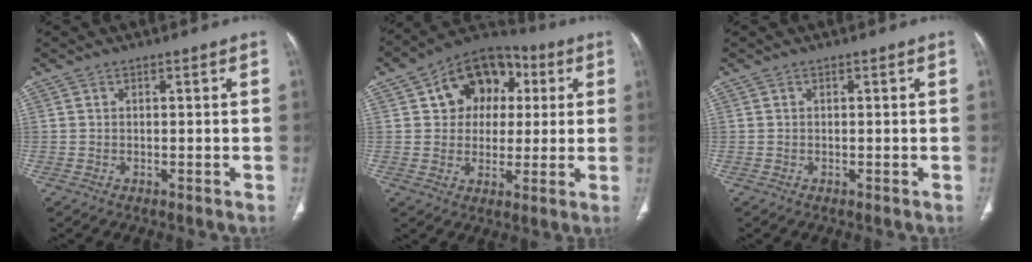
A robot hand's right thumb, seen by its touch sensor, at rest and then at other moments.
{"total": 14.5, "force": [3.9, 11.1, 8.5], "torque": [-0.081, 0.012, 0.052]}
{"total": 0.0}